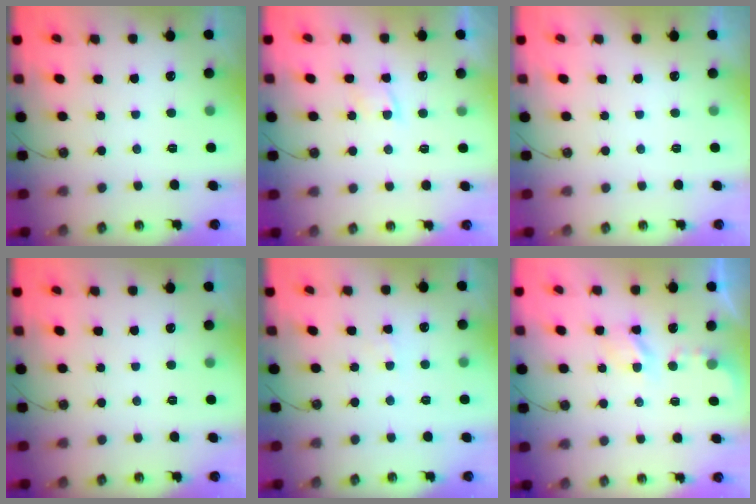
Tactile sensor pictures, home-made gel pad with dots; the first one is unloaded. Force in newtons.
{"total": 4.6, "press": 4.6, "slide": 0.5}
{"total": 0.0}
{"total": 0.0}
{"total": 2.1, "press": 2.1, "slide": 0.4}
{"total": 5.0, "press": 5.0, "slide": 0.5}